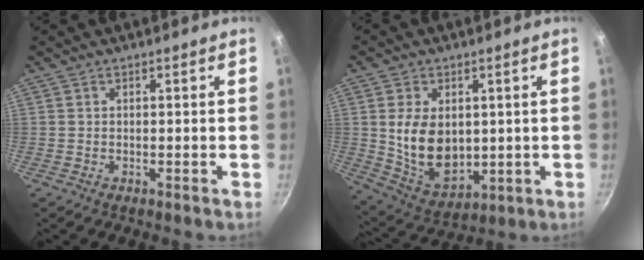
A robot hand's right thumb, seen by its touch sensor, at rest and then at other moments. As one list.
[{"total": 12.9, "force": [1.4, 8.9, 9.3], "torque": [-0.141, -0.025, 0.049]}]